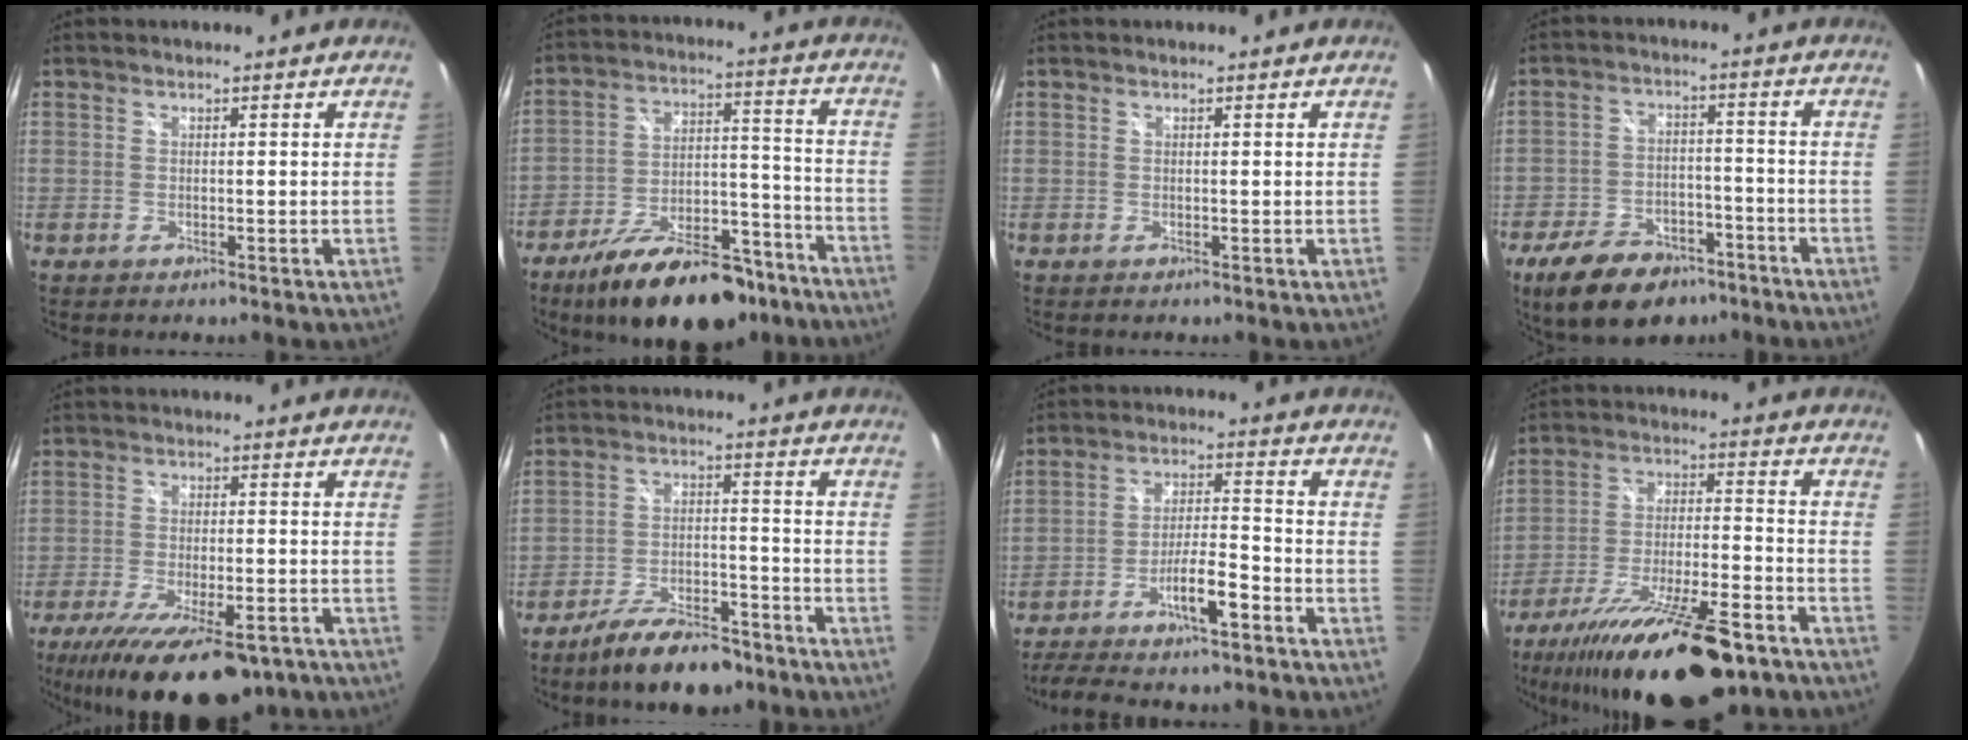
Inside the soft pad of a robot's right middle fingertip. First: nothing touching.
{"total": 21.0, "force": [-15.3, 8.9, 11.3], "torque": [-0.193, 0.009, -0.220]}
{"total": 0.0}
{"total": 15.1, "force": [-10.2, 8.1, 7.7], "torque": [-0.171, -0.002, -0.155]}
{"total": 19.7, "force": [-13.2, 6.9, 12.9], "torque": [-0.245, -0.053, -0.194]}
{"total": 11.7, "force": [-9.2, 3.9, 6.1], "torque": [-0.120, 0.001, -0.149]}
{"total": 10.2, "force": [-7.6, 1.2, 6.7], "torque": [-0.136, 0.013, -0.127]}
{"total": 24.9, "force": [-18.0, 6.7, 15.9], "torque": [-0.287, -0.050, -0.278]}